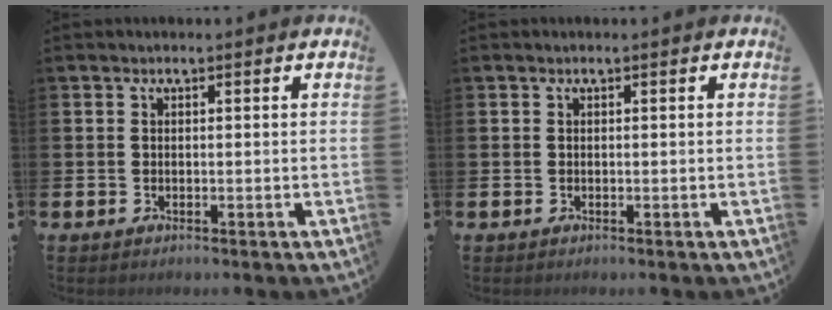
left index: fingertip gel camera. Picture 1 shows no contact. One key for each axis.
{"total": 0.0}